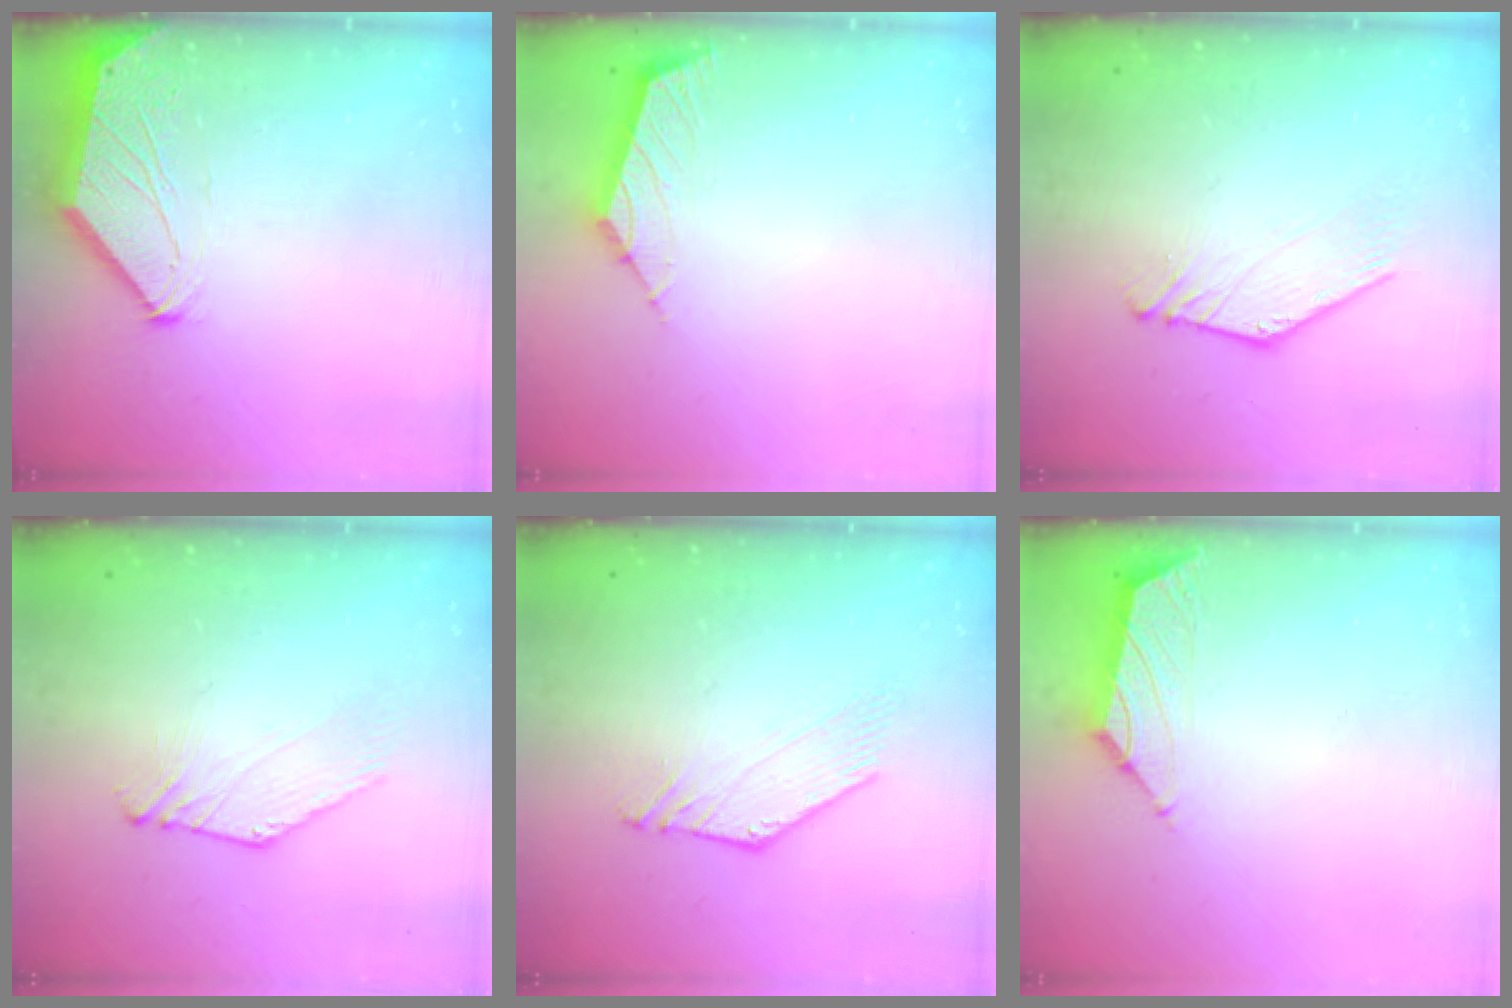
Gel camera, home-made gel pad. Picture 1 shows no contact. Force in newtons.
{"total": 2.7, "press": 2.6, "slide": 0.7}
{"total": 1.5, "press": 1.4, "slide": 0.2}
{"total": 0.0}
{"total": 0.0}
{"total": 1.6, "press": 1.4, "slide": 0.6}